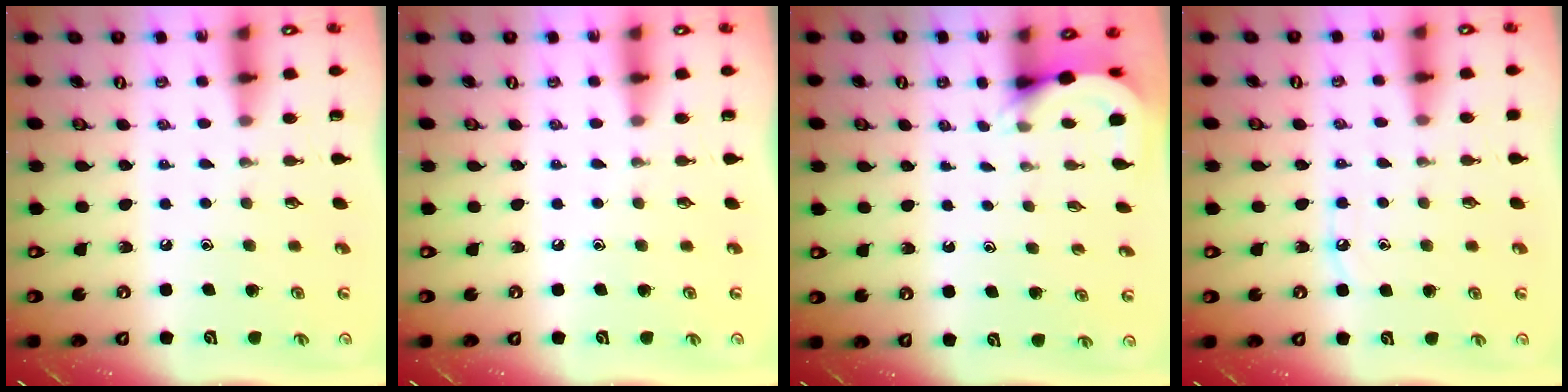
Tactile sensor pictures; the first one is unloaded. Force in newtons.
{"total": 0.0}
{"total": 4.5, "press": 4.5, "slide": 0.3}
{"total": 4.3, "press": 4.2, "slide": 0.5}